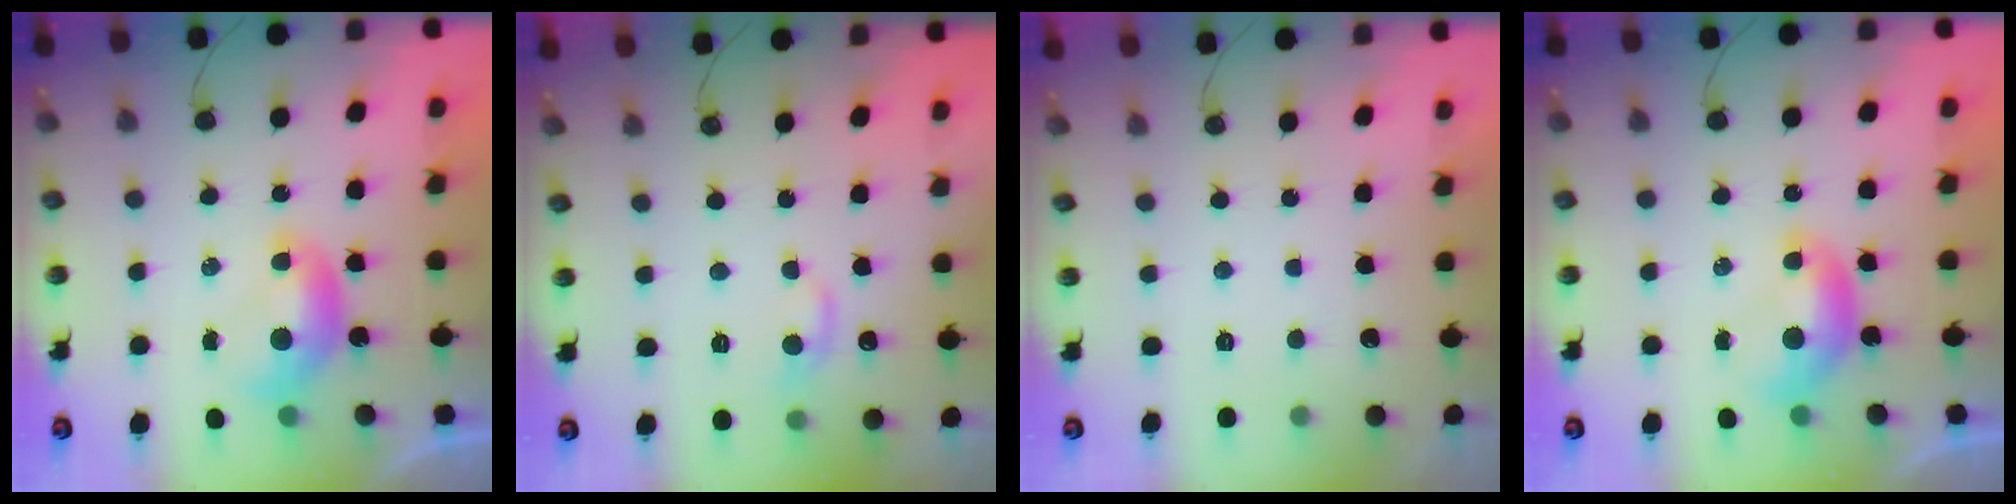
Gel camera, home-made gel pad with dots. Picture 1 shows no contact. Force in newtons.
{"total": 0.8, "press": 0.5, "slide": 0.6}
{"total": 6.1, "press": 6.1, "slide": 0.2}
{"total": 0.0}